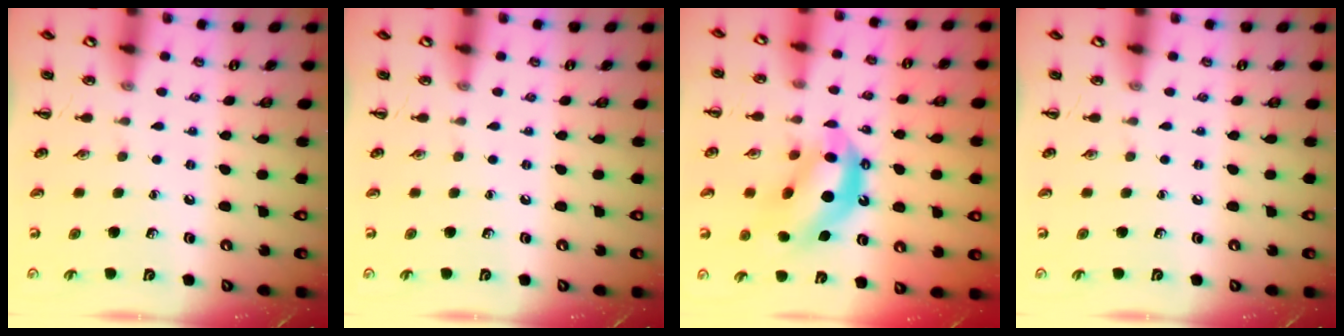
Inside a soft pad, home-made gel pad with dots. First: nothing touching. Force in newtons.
{"total": 0.0}
{"total": 12.6, "press": 12.2, "slide": 3.4}
{"total": 0.0}